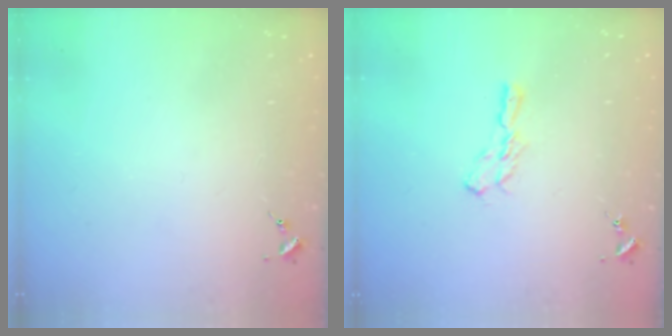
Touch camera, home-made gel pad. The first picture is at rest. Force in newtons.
{"total": 5.7, "press": 5.7, "slide": 0.4}